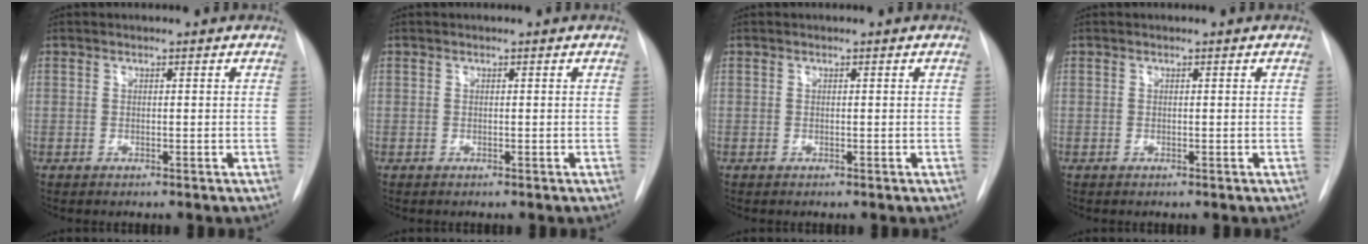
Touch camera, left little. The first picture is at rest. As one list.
[{"total": 0.0}, {"total": 0.0}, {"total": 0.0}]